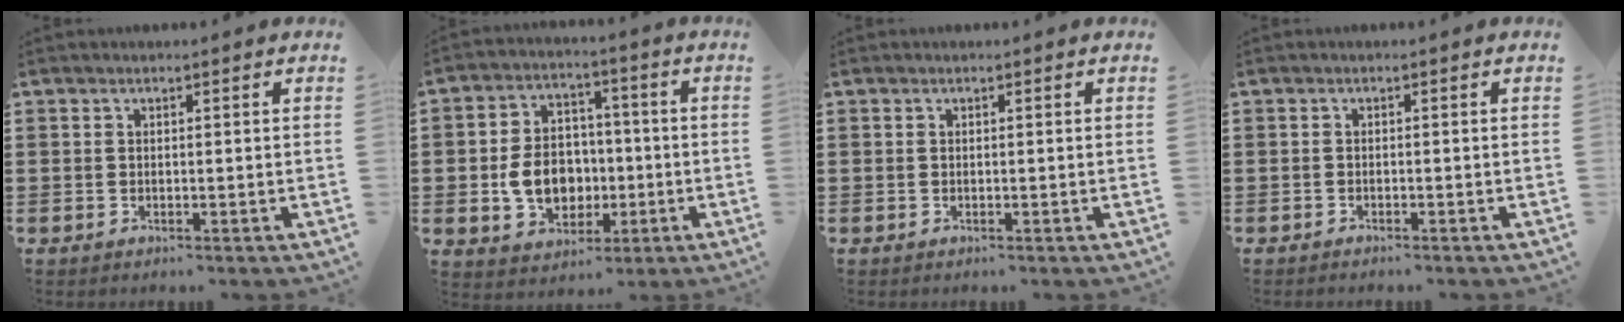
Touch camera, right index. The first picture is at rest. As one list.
[{"total": 9.2, "force": [-1.3, 7.3, 5.6], "torque": [-0.115, 0.009, -0.025]}, {"total": 0.0}, {"total": 0.7, "force": [-0.7, 0.1, 0.1], "torque": [-0.003, 0.000, -0.015]}]